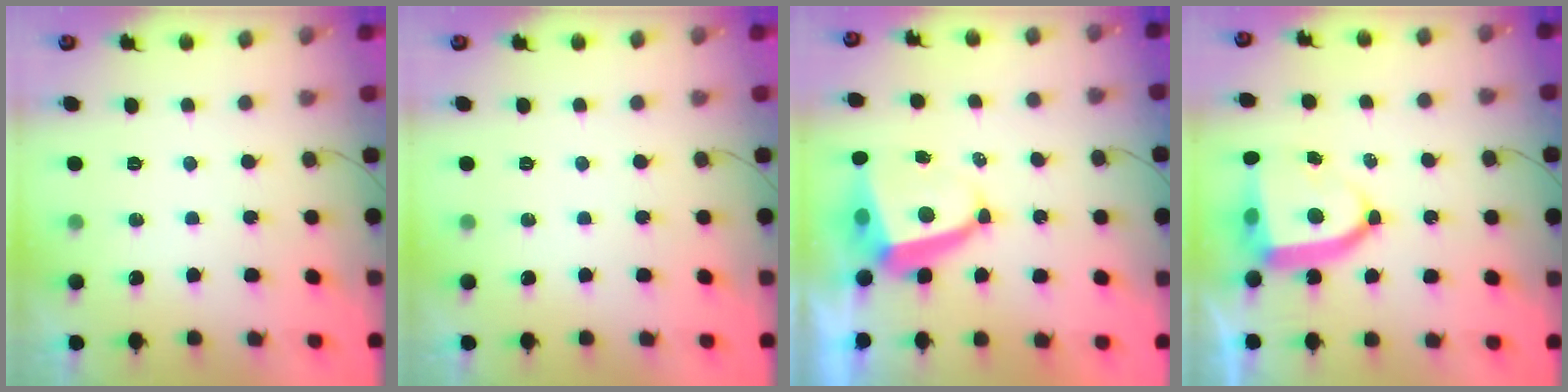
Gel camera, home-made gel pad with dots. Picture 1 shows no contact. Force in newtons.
{"total": 0.0}
{"total": 7.2, "press": 7.1, "slide": 1.0}
{"total": 10.7, "press": 10.6, "slide": 1.4}